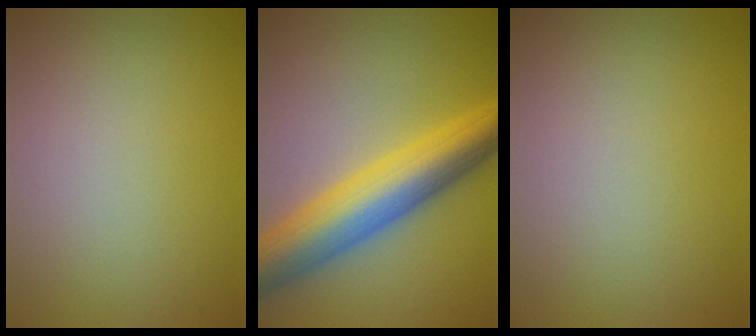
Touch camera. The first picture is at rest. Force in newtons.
{"total": 9.0, "press": 9.0, "slide": 0.1}
{"total": 0.0}